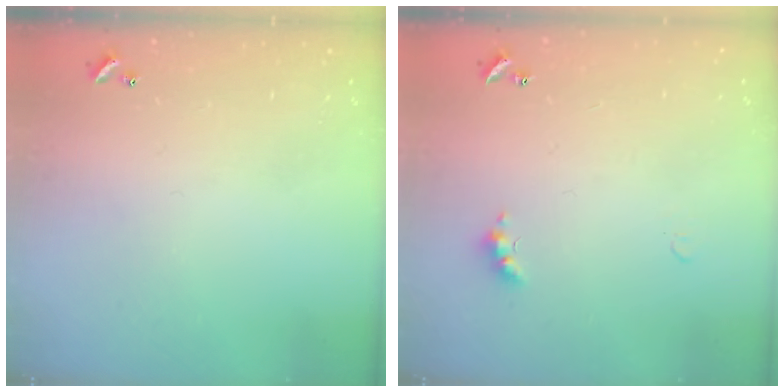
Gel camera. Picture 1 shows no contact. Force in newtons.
{"total": 3.2, "press": 3.1, "slide": 0.6}